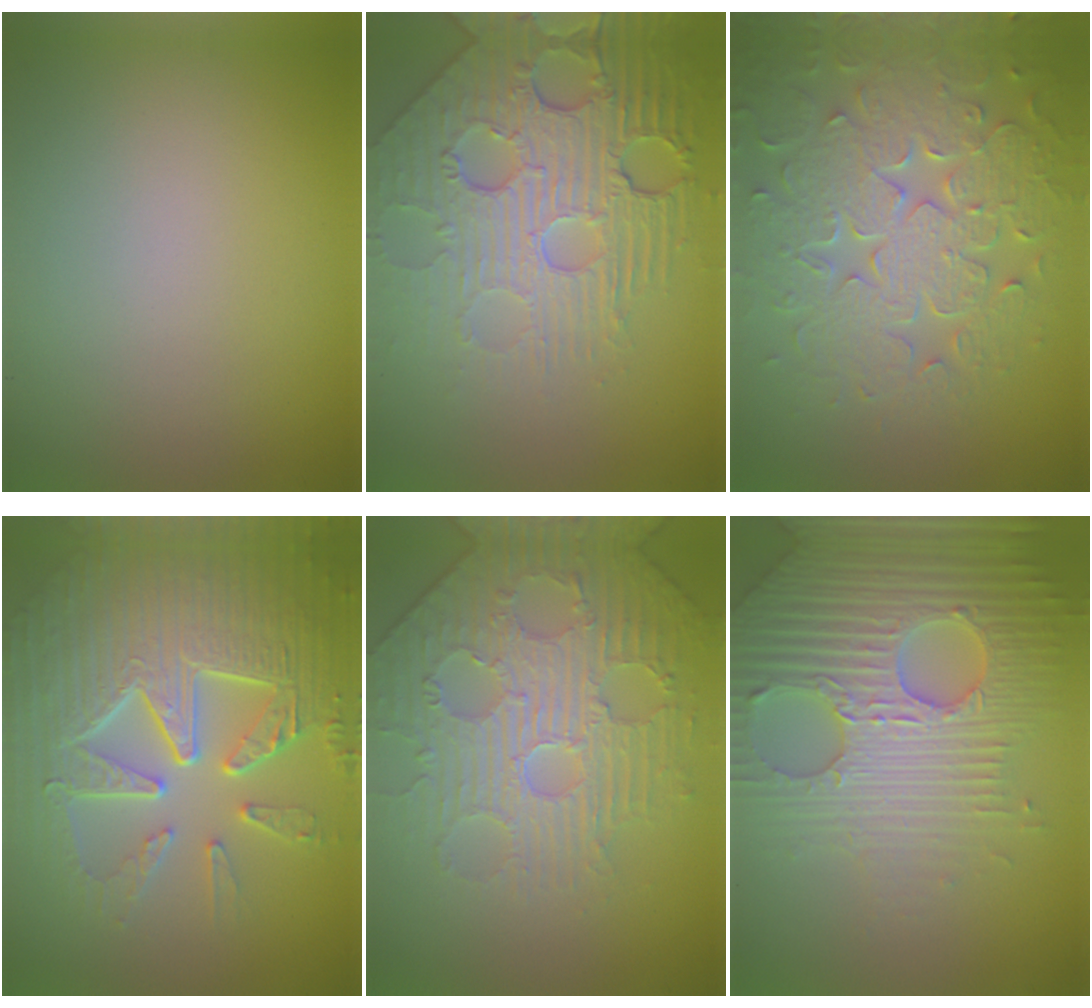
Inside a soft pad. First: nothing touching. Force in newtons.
{"total": 8.4, "press": 5.9, "slide": 5.9}
{"total": 8.3, "press": 6.2, "slide": 5.6}
{"total": 9.7, "press": 6.5, "slide": 7.1}
{"total": 4.7, "press": 4.7, "slide": 0.2}
{"total": 7.4, "press": 7.1, "slide": 1.8}